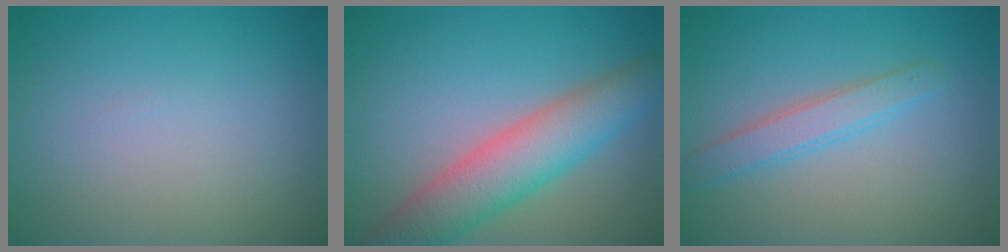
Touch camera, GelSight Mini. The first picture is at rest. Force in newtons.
{"total": 6.4, "press": 6.4, "slide": 0.5}
{"total": 2.4, "press": 2.4, "slide": 0.1}